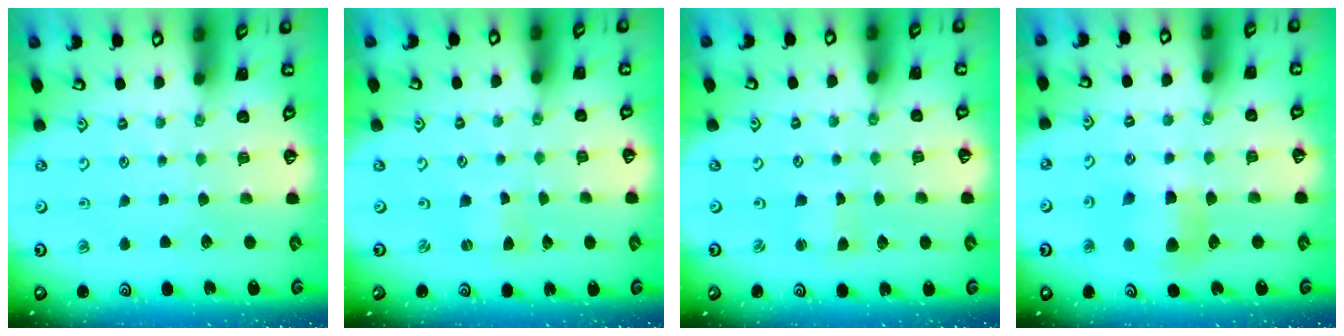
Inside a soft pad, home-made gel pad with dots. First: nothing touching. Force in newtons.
{"total": 0.0}
{"total": 1.6, "press": 1.6, "slide": 0.3}
{"total": 6.6, "press": 6.6, "slide": 0.6}